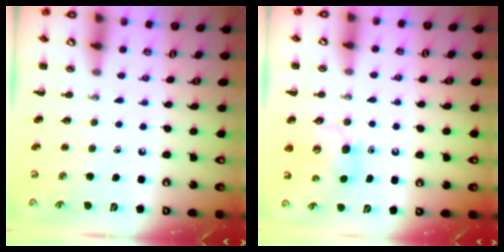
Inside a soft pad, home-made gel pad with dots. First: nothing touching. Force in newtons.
{"total": 5.6, "press": 5.6, "slide": 0.7}